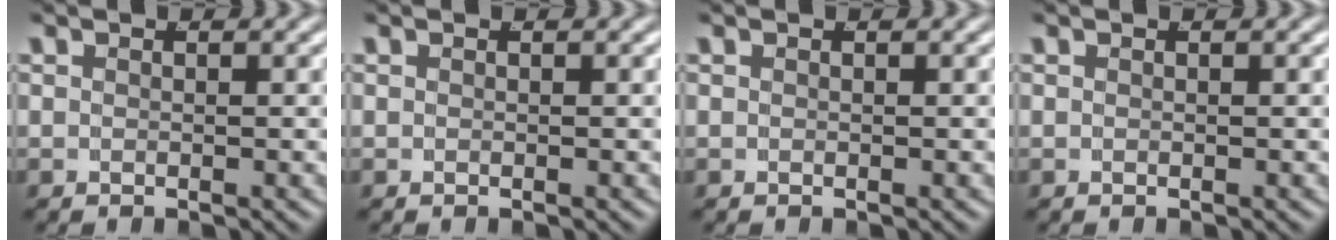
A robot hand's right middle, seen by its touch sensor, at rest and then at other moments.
{"total": 0.0}
{"total": 0.0}
{"total": 0.0}